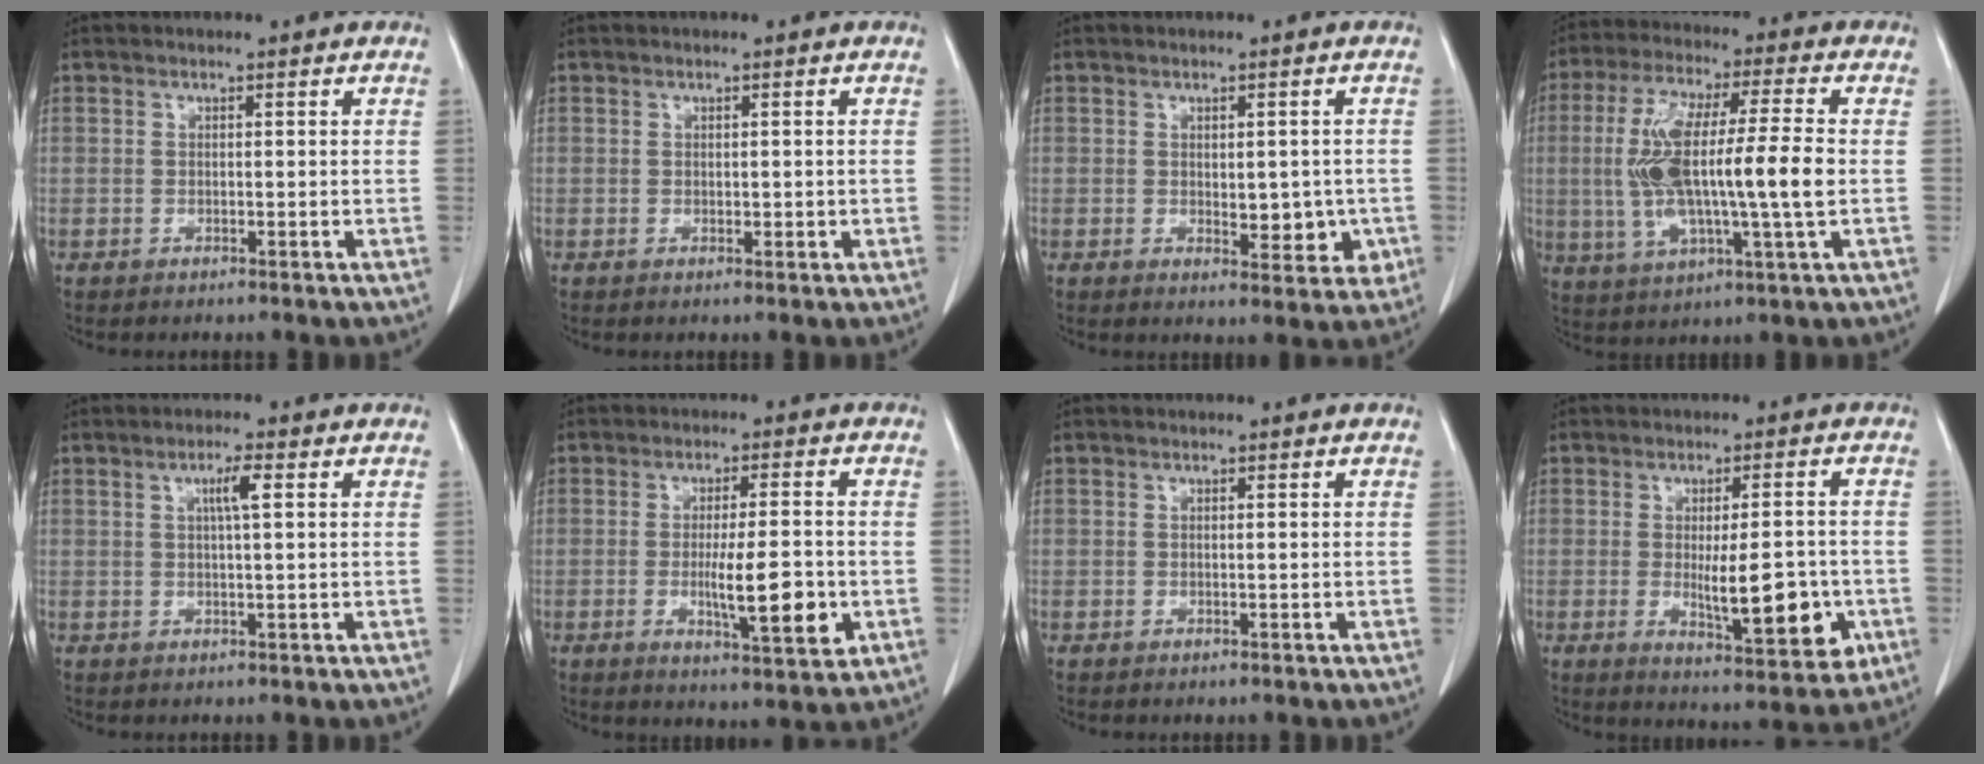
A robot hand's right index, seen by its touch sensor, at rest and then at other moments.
{"total": 1.0, "force": [-0.1, 0.6, 0.8], "torque": [-0.011, -0.002, 0.001]}
{"total": 5.4, "force": [-0.7, 2.7, 4.6], "torque": [-0.050, -0.003, 0.000]}
{"total": 15.8, "force": [-0.6, 1.8, 15.7], "torque": [-0.313, 0.008, -0.013]}
{"total": 2.9, "force": [0.9, 0.0, 2.8], "torque": [-0.050, 0.002, 0.014]}
{"total": 9.3, "force": [-2.0, 1.5, 9.0], "torque": [-0.140, -0.015, -0.030]}
{"total": 0.0}
{"total": 10.7, "force": [-2.2, 2.9, 10.1], "torque": [-0.143, -0.012, -0.022]}